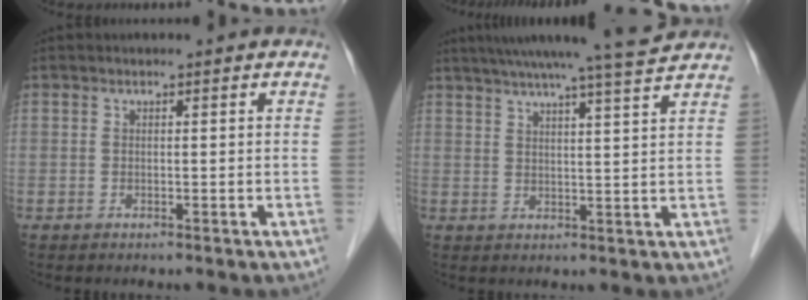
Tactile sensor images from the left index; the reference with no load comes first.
{"total": 11.8, "force": [10.5, -1.3, 5.1], "torque": [-0.085, -0.002, 0.141]}